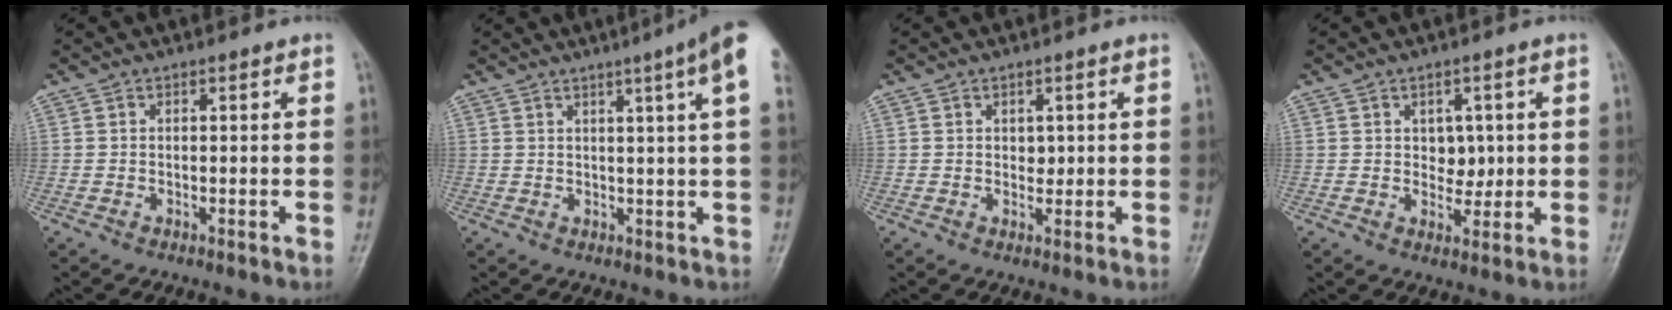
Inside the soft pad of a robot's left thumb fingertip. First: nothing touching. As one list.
[{"total": 9.0, "force": [4.4, -0.4, 7.9], "torque": [-0.102, 0.000, 0.045]}, {"total": 1.9, "force": [0.5, 1.4, 1.1], "torque": [-0.004, -0.002, 0.009]}, {"total": 4.3, "force": [0.8, 3.3, 2.7], "torque": [-0.009, -0.006, 0.014]}]